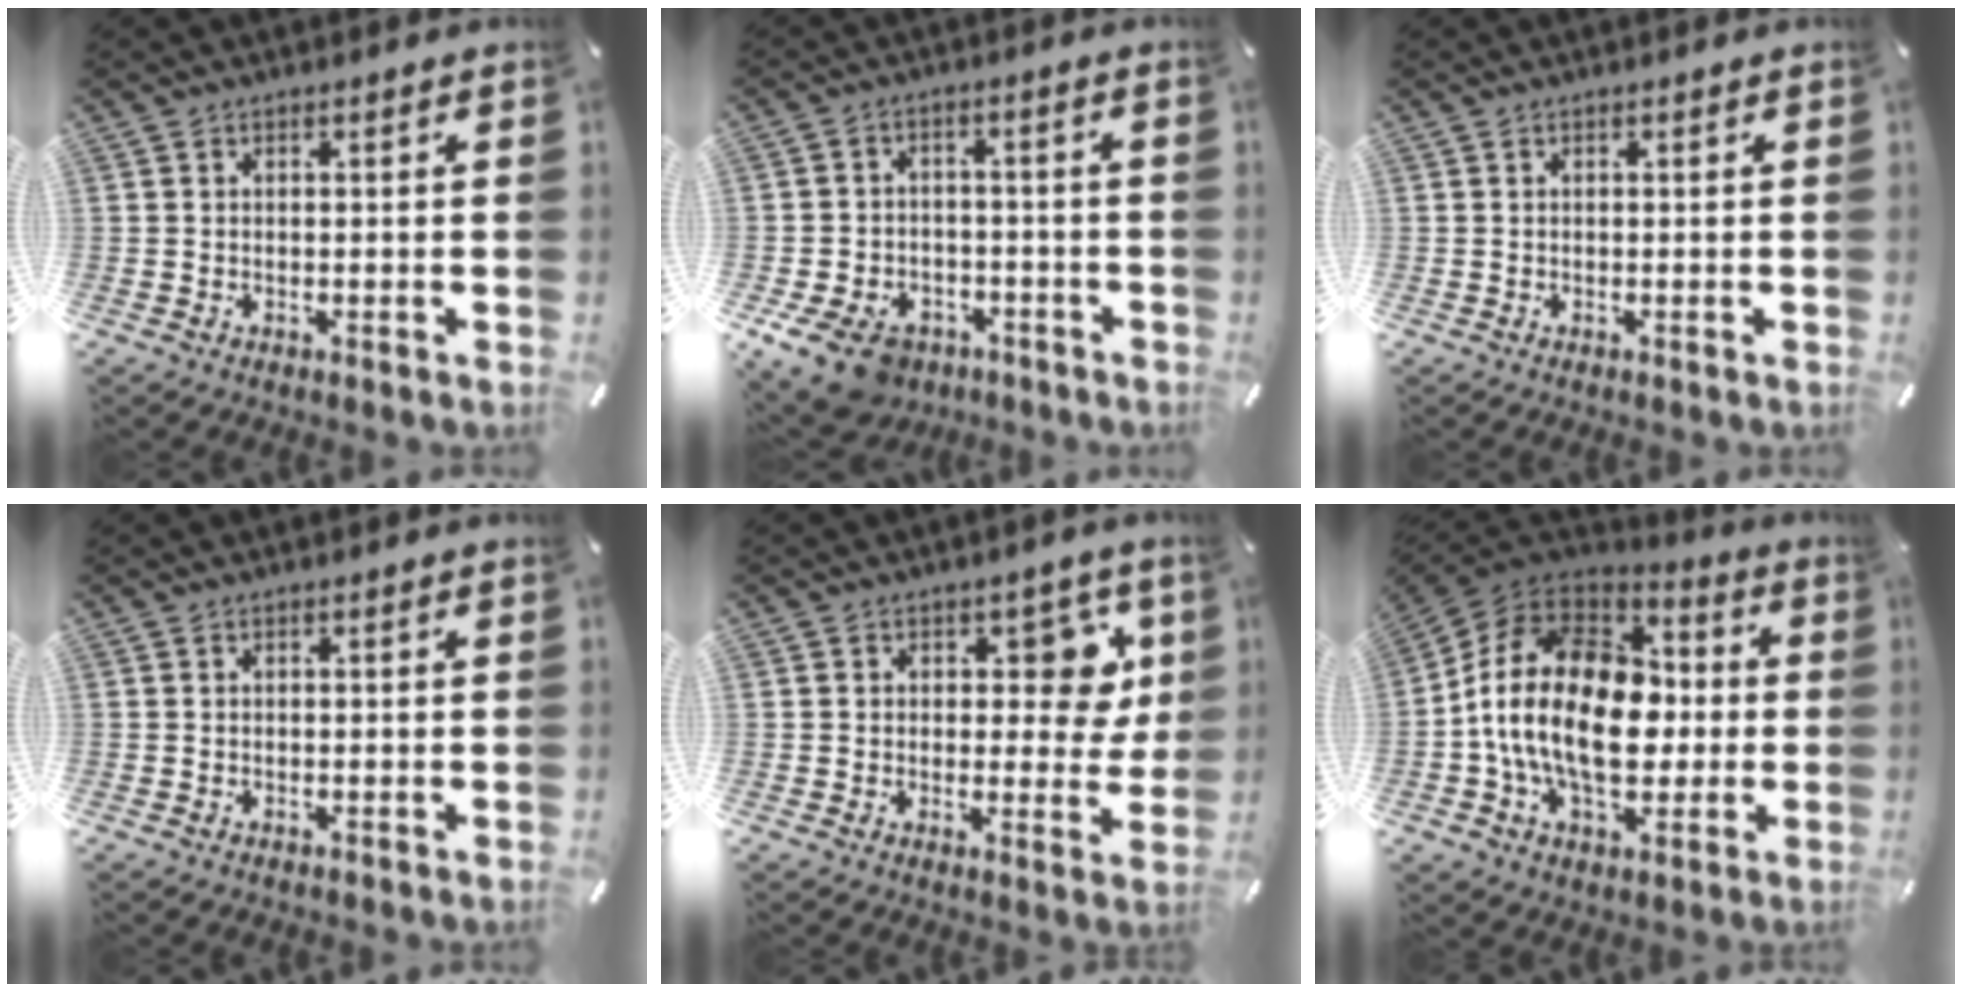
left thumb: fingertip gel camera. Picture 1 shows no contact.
{"total": 9.7, "force": [-6.2, 6.0, 4.3], "torque": [-0.093, 0.036, -0.113]}
{"total": 0.0}
{"total": 0.0}
{"total": 9.8, "force": [4.1, 6.1, 6.4], "torque": [-0.064, -0.021, 0.068]}
{"total": 22.1, "force": [-3.1, 15.1, 15.8], "torque": [-0.305, 0.023, -0.050]}